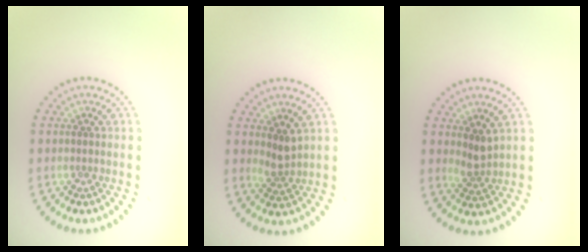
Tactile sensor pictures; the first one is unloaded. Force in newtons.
{"total": 1.9, "press": 1.5, "slide": 1.2}
{"total": 1.9, "press": 1.5, "slide": 1.2}